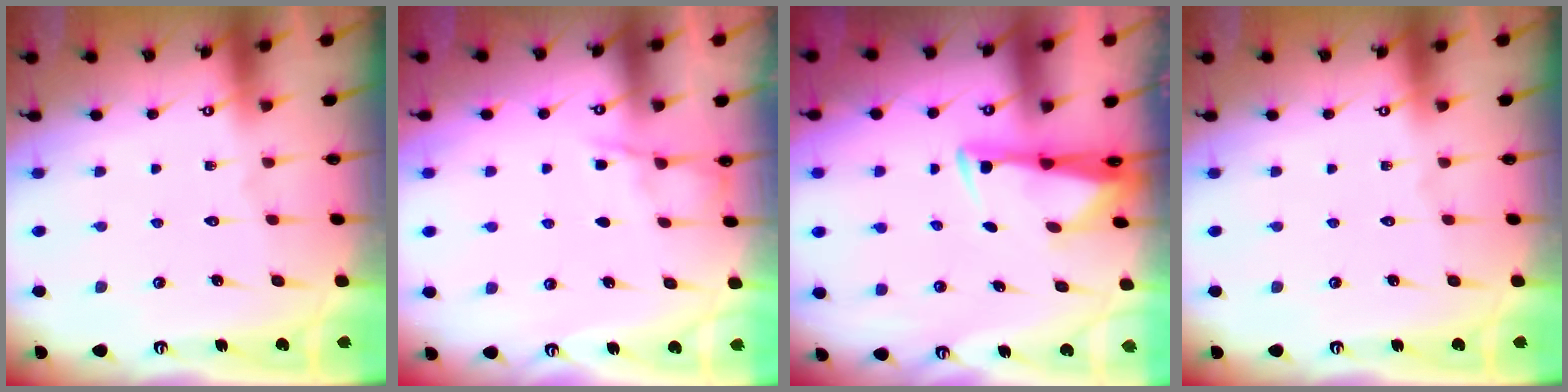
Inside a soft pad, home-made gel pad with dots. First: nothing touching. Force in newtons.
{"total": 3.3, "press": 3.3, "slide": 0.5}
{"total": 2.9, "press": 2.7, "slide": 0.9}
{"total": 0.0}